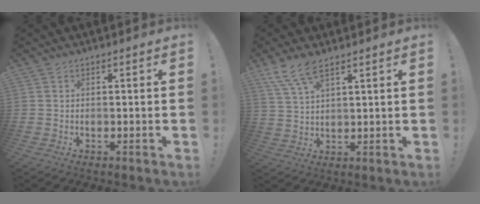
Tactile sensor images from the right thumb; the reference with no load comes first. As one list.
[{"total": 7.7, "force": [5.6, 2.3, 4.8], "torque": [-0.095, -0.022, 0.107]}]